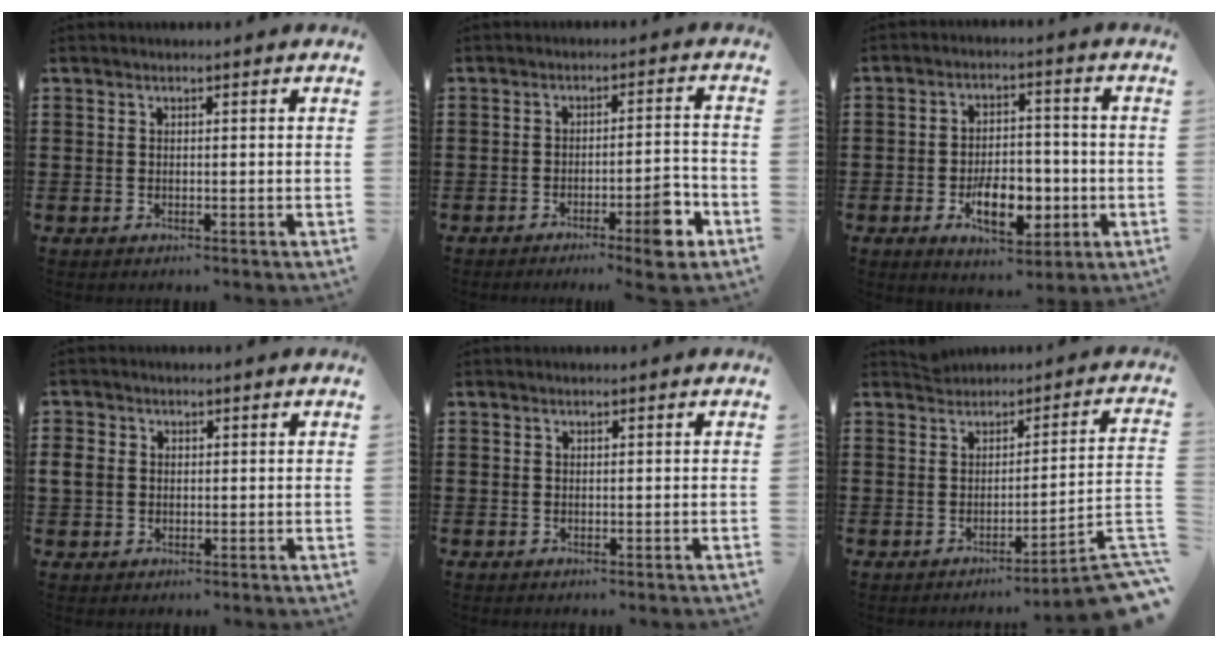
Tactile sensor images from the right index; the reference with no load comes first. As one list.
[{"total": 6.5, "force": [-3.6, 1.1, 5.3], "torque": [-0.080, 0.003, -0.057]}, {"total": 8.4, "force": [-2.9, 4.6, 6.4], "torque": [-0.100, 0.004, -0.052]}, {"total": 2.3, "force": [0.1, 2.1, 1.1], "torque": [-0.036, 0.004, -0.003]}, {"total": 0.0}, {"total": 4.0, "force": [-2.0, -0.1, 3.4], "torque": [-0.055, -0.022, -0.040]}]